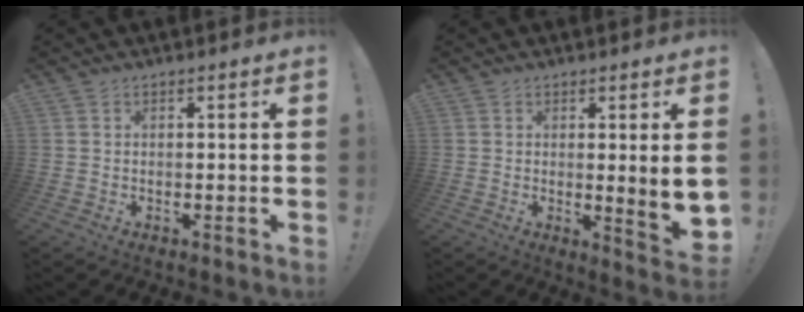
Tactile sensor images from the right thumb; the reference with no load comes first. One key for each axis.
{"total": 6.3, "fx": 0.8, "fy": -0.3, "fz": 6.2, "tx": -0.084, "ty": -0.018, "tz": 0.014}